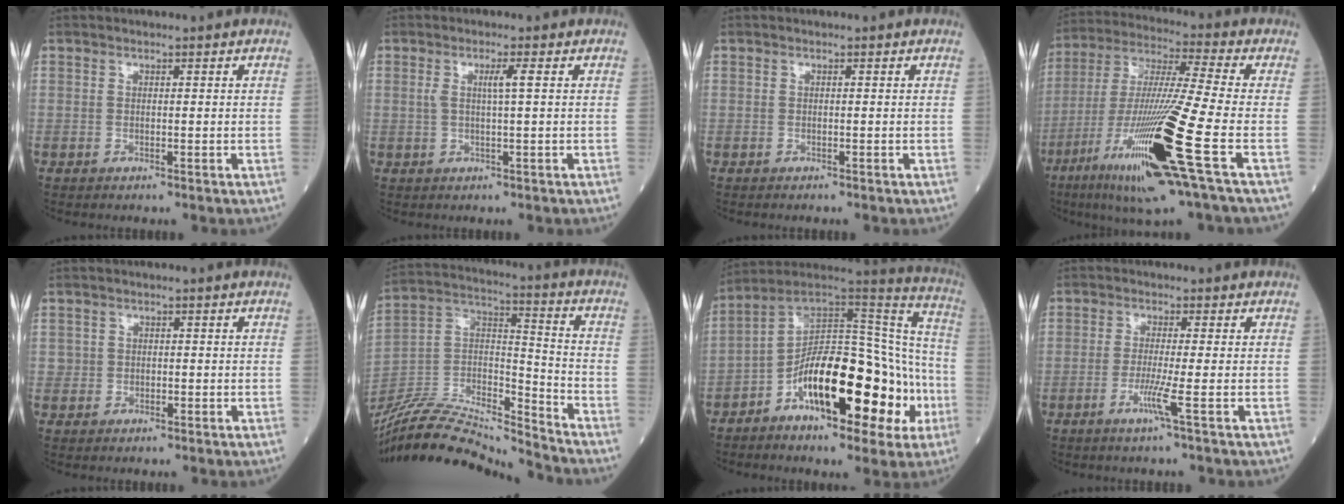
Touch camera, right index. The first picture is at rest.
{"total": 2.2, "force": [0.6, -0.3, 2.1], "torque": [-0.041, 0.002, 0.011]}
{"total": 0.5, "force": [-0.5, 0.0, 0.3], "torque": [-0.001, 0.000, -0.008]}
{"total": 20.1, "force": [-8.0, -0.7, 18.5], "torque": [-0.372, -0.039, -0.150]}
{"total": 1.1, "force": [-0.2, 1.1, 0.2], "torque": [0.002, 0.005, -0.002]}
{"total": 21.2, "force": [-20.1, 1.0, 6.6], "torque": [-0.140, 0.016, -0.354]}
{"total": 24.0, "force": [-8.0, 9.0, 20.8], "torque": [-0.290, 0.038, -0.109]}
{"total": 3.3, "force": [-1.4, -1.1, 2.8], "torque": [-0.065, -0.008, -0.030]}